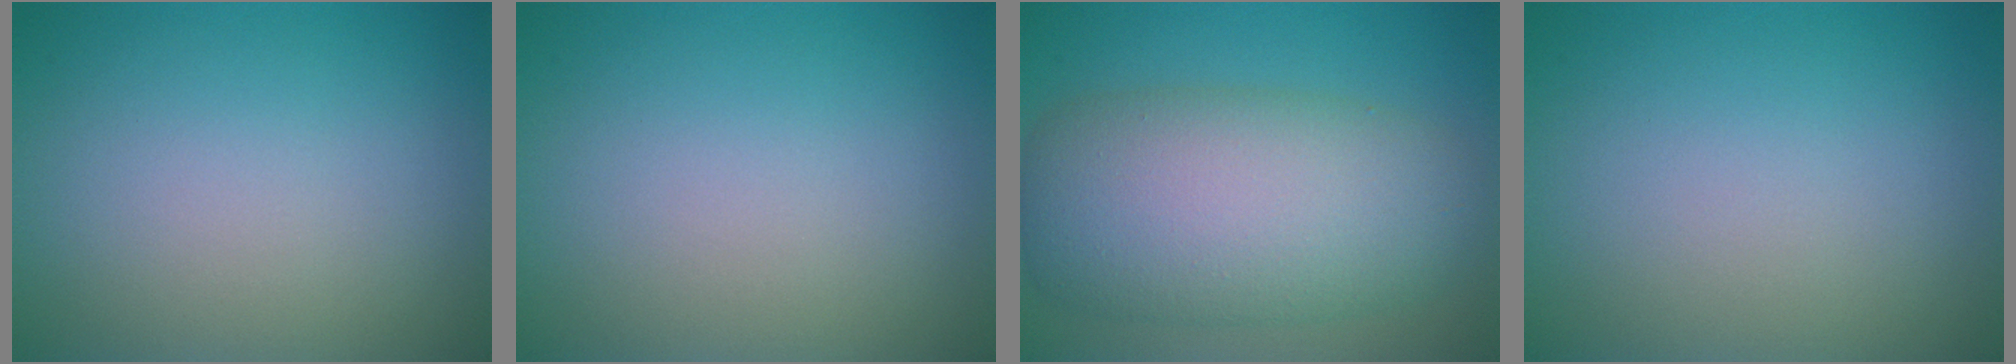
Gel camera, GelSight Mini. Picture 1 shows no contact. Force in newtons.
{"total": 0.0}
{"total": 10.4, "press": 10.4, "slide": 0.1}
{"total": 0.0}